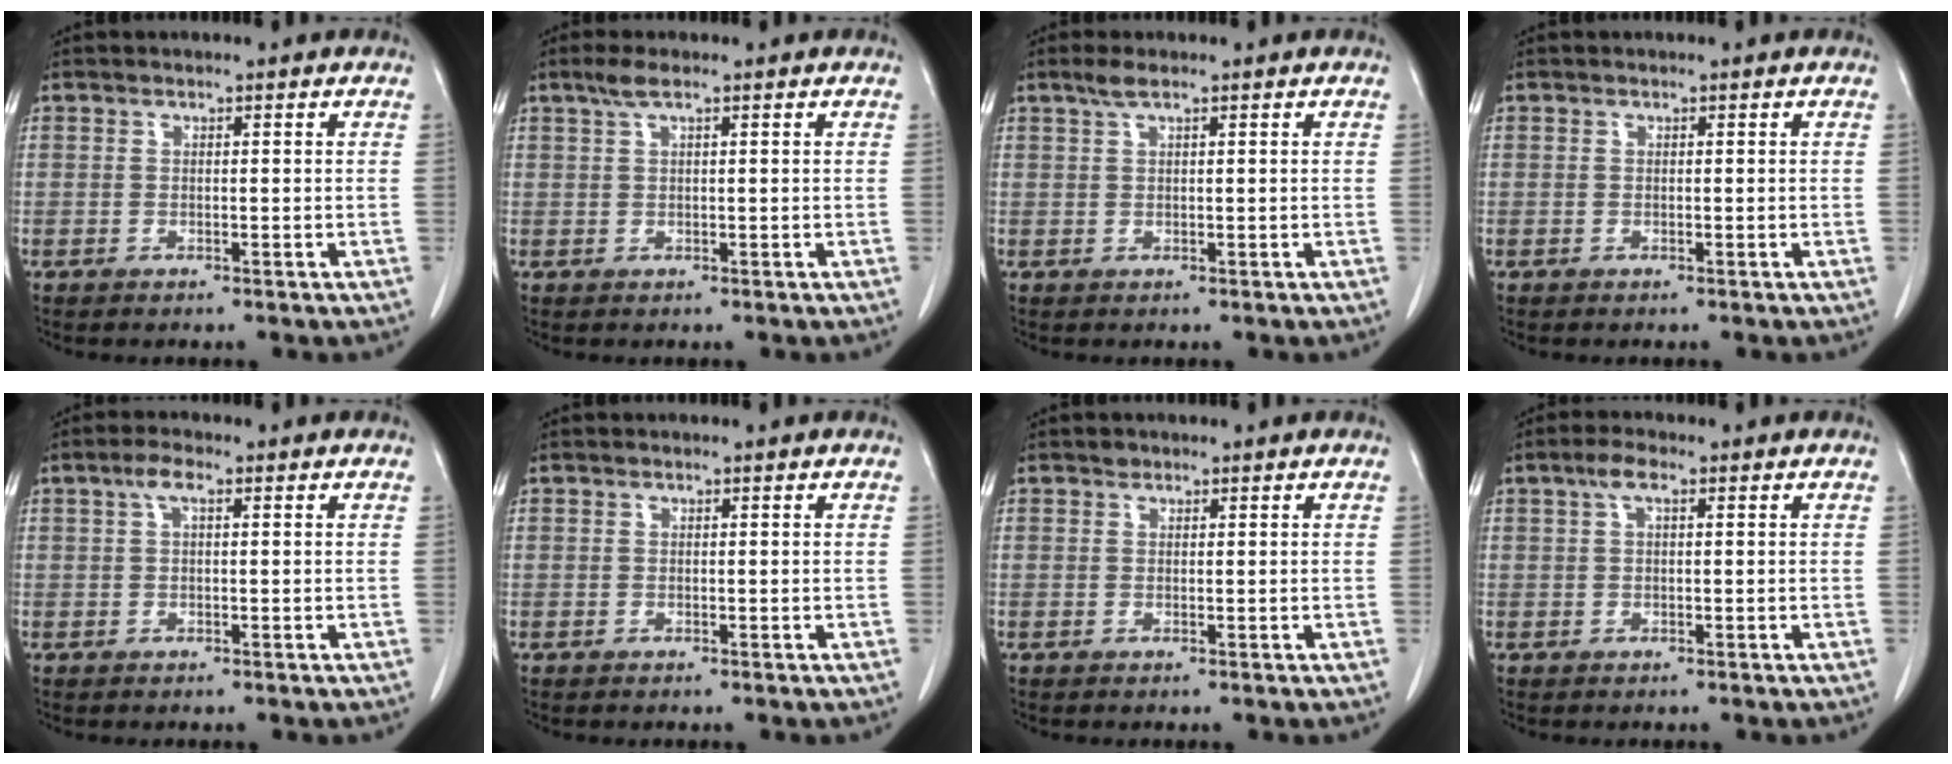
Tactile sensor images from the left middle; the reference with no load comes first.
{"total": 2.2, "force": [1.4, 0.1, 1.6], "torque": [-0.043, 0.010, 0.031]}
{"total": 1.8, "force": [1.3, 0.1, 1.3], "torque": [-0.033, 0.007, 0.028]}
{"total": 0.0}
{"total": 2.3, "force": [1.0, 0.7, 2.0], "torque": [-0.042, 0.012, 0.019]}
{"total": 0.0}
{"total": 0.6, "force": [0.5, 0.3, 0.0], "torque": [-0.004, 0.000, 0.008]}
{"total": 2.5, "force": [1.2, 0.7, 2.1], "torque": [-0.045, 0.014, 0.023]}